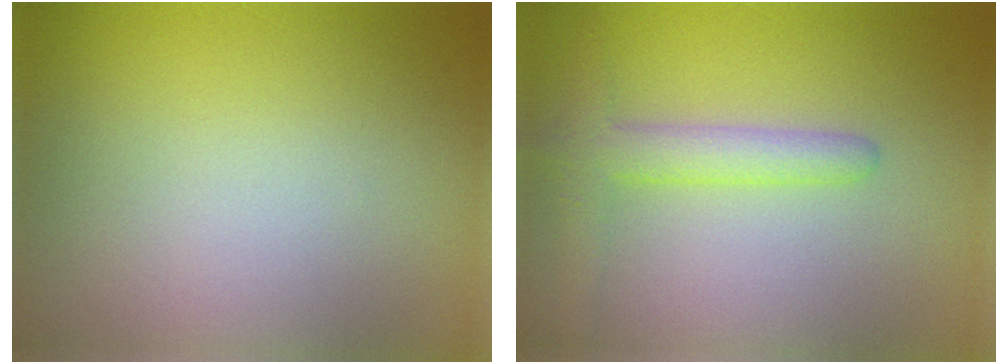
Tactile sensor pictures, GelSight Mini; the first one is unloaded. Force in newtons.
{"total": 3.0, "press": 3.0, "slide": 0.2}